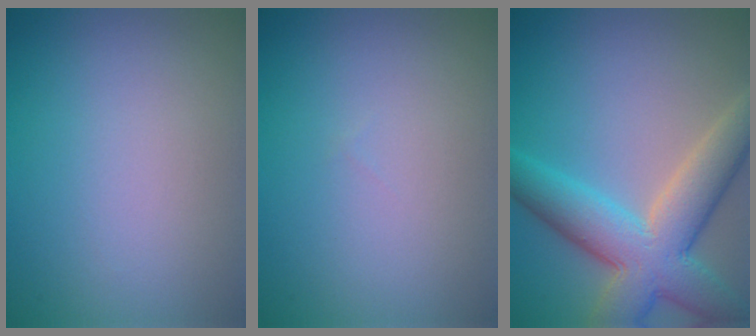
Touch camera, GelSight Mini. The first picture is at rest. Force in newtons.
{"total": 0.0}
{"total": 8.6, "press": 8.6, "slide": 0.7}